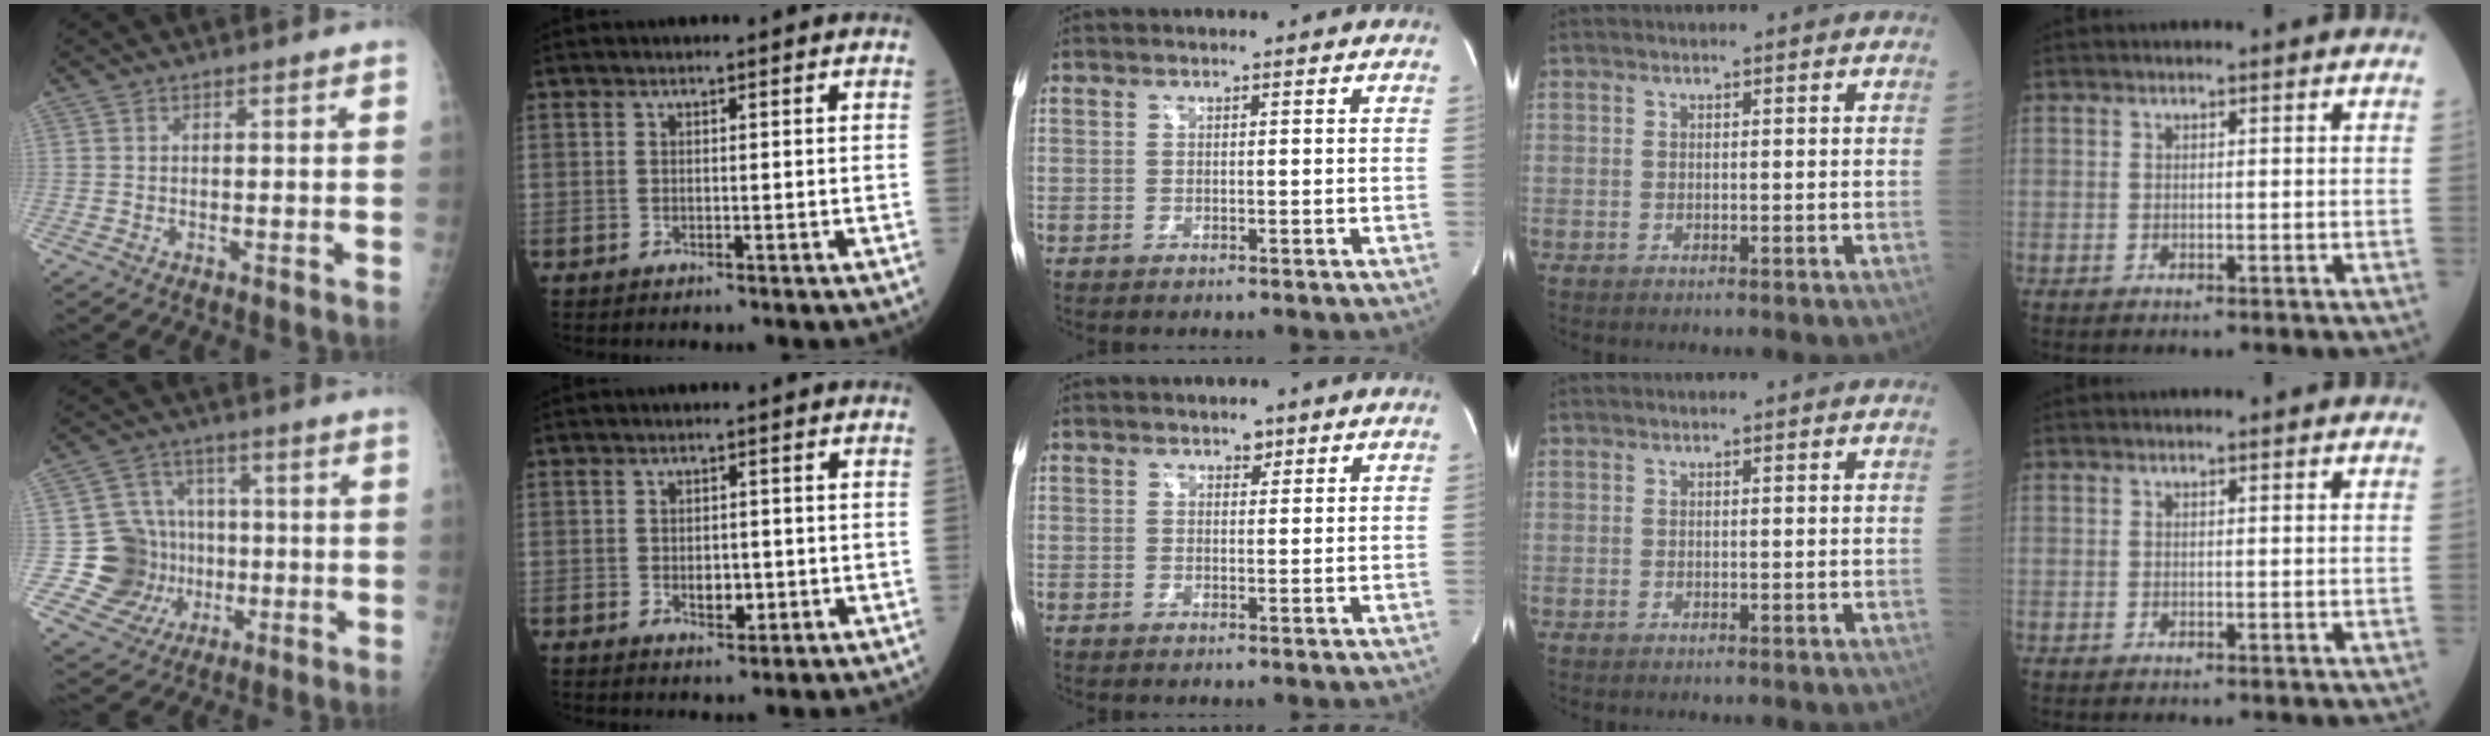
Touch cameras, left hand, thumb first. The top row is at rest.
{"thumb": {"total": 11.9, "force": [-1.1, 11.4, 3.1], "torque": [-0.002, 0.020, -0.010]}, "index": {"total": 2.6, "force": [-0.5, 1.6, 2.0], "torque": [-0.033, 0.000, -0.003]}, "middle": {"total": 1.3, "force": [0.9, 0.8, 0.5], "torque": [-0.007, 0.002, 0.012]}}